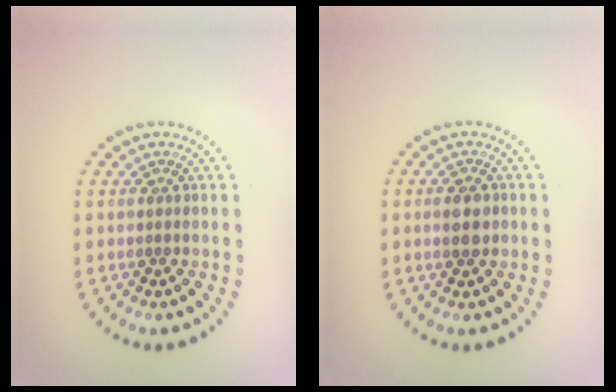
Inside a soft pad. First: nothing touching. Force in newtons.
{"total": 2.6, "press": 2.6, "slide": 0.2}